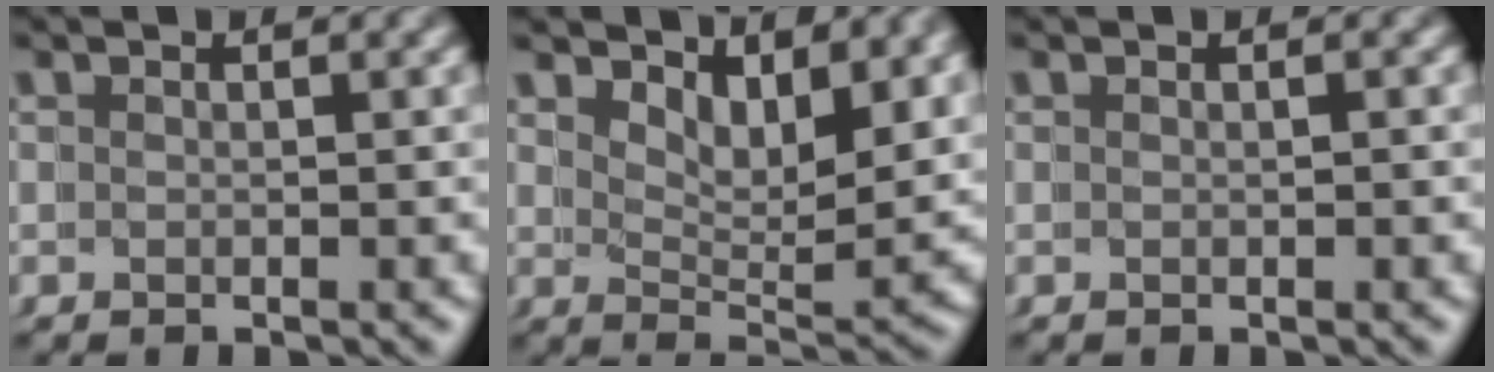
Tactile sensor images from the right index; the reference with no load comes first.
{"total": 4.3, "force": [3.9, 0.5, 1.8], "torque": [-0.016, -0.008, 0.059]}
{"total": 0.0}